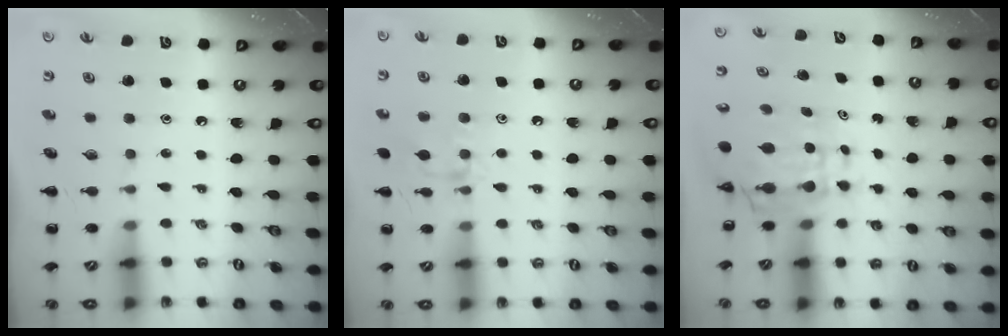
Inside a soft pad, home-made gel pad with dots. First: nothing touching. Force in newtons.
{"total": 9.6, "press": 9.5, "slide": 0.8}
{"total": 6.6, "press": 6.2, "slide": 2.1}